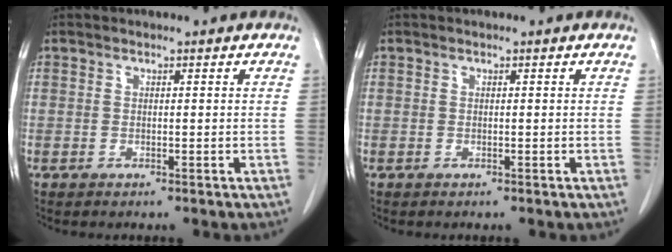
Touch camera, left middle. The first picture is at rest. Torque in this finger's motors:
{"motor_torque": [-0.13, -0.02, 0.01, 0.00]}